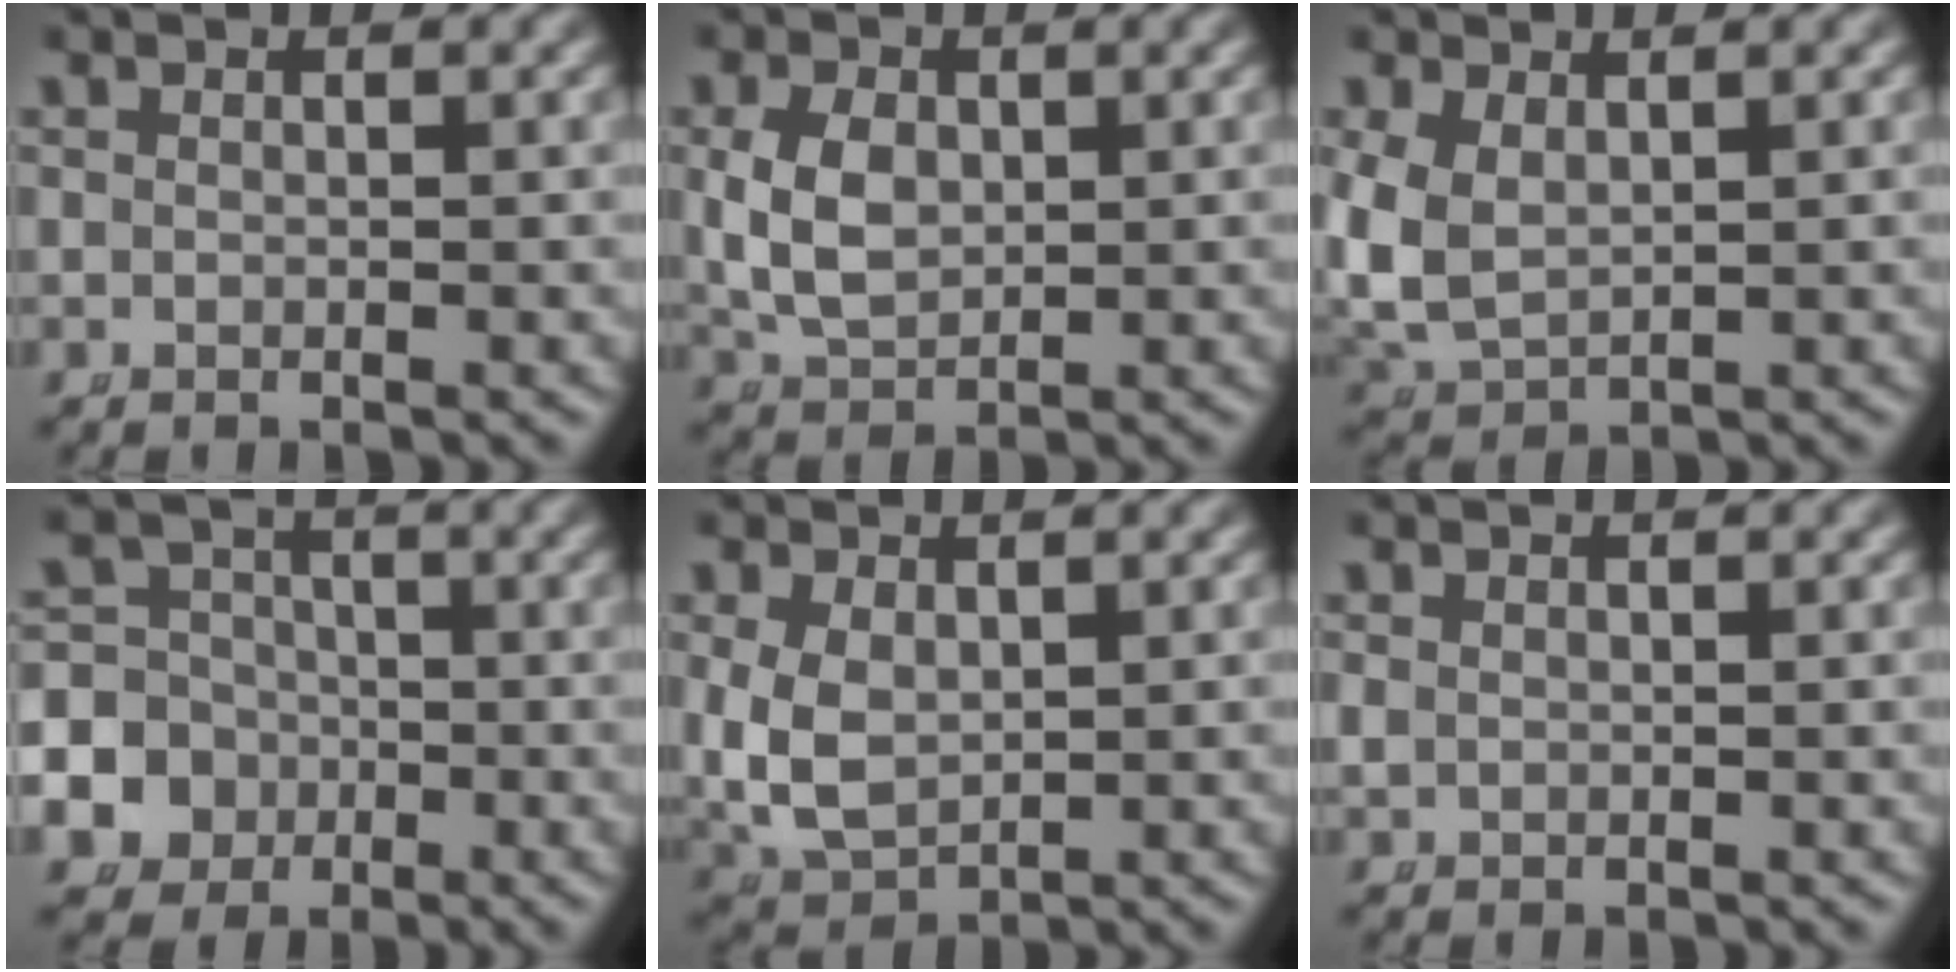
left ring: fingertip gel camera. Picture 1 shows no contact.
{"total": 4.5, "force": [0.2, 3.3, 3.0], "torque": [-0.077, -0.018, 0.021]}
{"total": 6.5, "force": [-0.1, 5.6, 3.3], "torque": [-0.122, -0.032, 0.017]}
{"total": 13.1, "force": [-4.0, 12.2, 2.7], "torque": [-0.097, -0.058, -0.069]}
{"total": 6.3, "force": [-0.4, 5.3, 3.3], "torque": [-0.106, -0.034, 0.015]}
{"total": 0.9, "force": [0.0, 0.9, 0.4], "torque": [-0.021, -0.009, 0.007]}